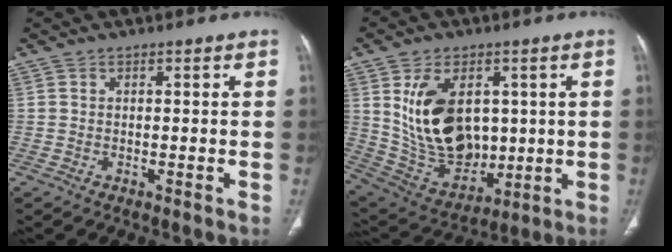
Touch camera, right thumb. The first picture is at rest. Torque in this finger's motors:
{"motor_torque": [-0.62, 1.70, 1.25, 0.21, 0.12]}